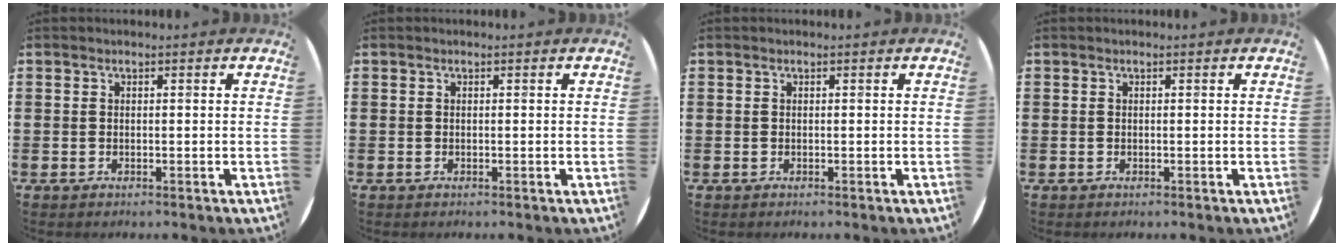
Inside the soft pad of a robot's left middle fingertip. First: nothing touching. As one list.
[{"total": 0.0}, {"total": 0.0}, {"total": 0.0}]